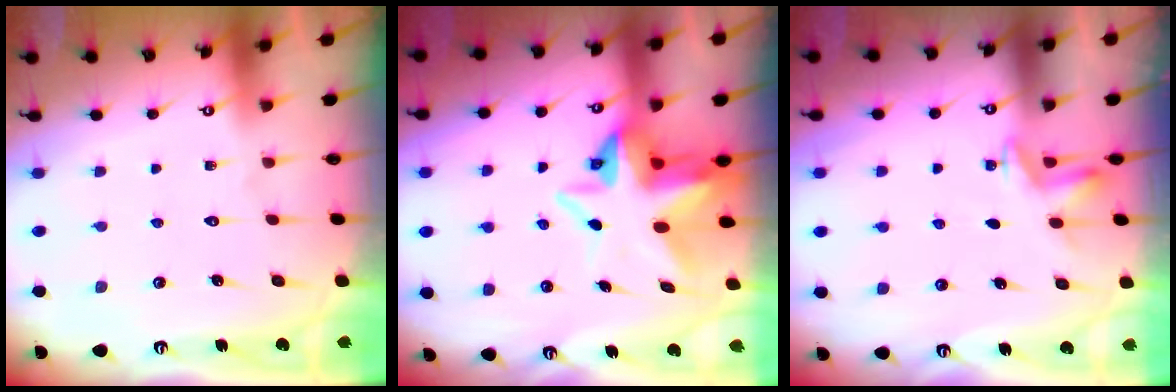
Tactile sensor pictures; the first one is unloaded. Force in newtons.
{"total": 8.4, "press": 8.2, "slide": 1.9}
{"total": 3.3, "press": 2.9, "slide": 1.6}